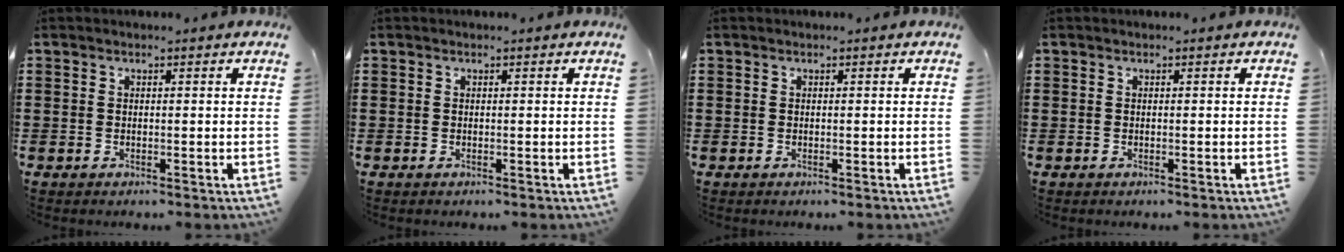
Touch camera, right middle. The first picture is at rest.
{"total": 0.0}
{"total": 0.0}
{"total": 0.0}